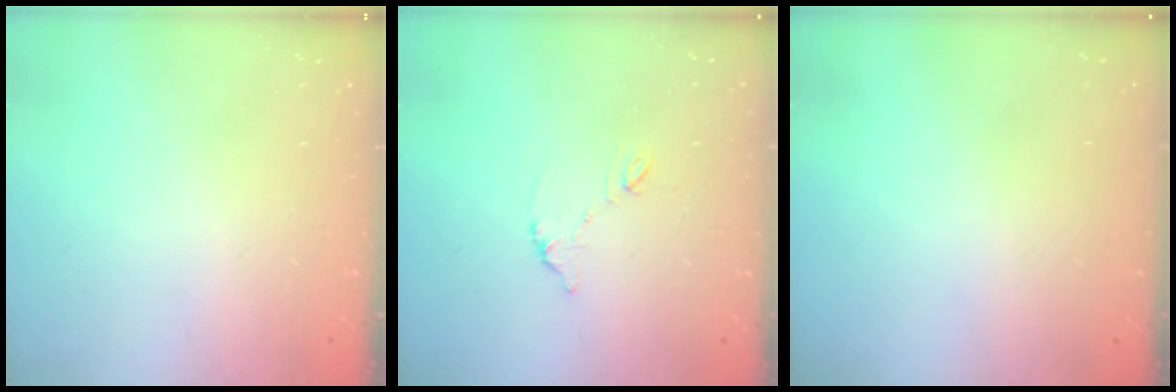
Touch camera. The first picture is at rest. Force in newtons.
{"total": 7.3, "press": 7.3, "slide": 0.4}
{"total": 3.0, "press": 3.0, "slide": 0.1}